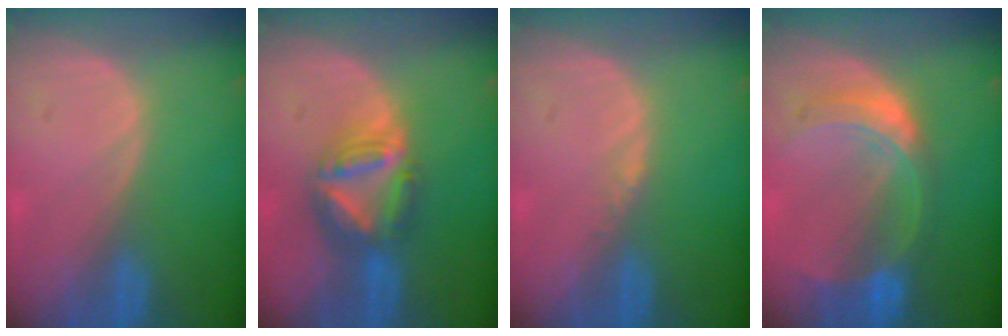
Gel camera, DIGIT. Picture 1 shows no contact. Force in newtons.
{"total": 7.9, "press": 6.7, "slide": 4.1}
{"total": 0.8, "press": 0.6, "slide": 0.4}
{"total": 7.5, "press": 6.6, "slide": 3.7}